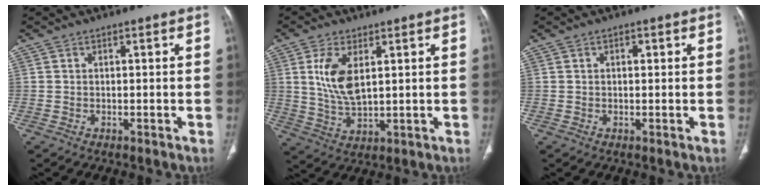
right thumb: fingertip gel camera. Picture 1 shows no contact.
{"total": 8.6, "force": [2.6, 4.1, 7.1], "torque": [-0.143, -0.016, 0.059]}
{"total": 1.1, "force": [0.4, 0.6, 0.9], "torque": [-0.013, 0.002, 0.006]}